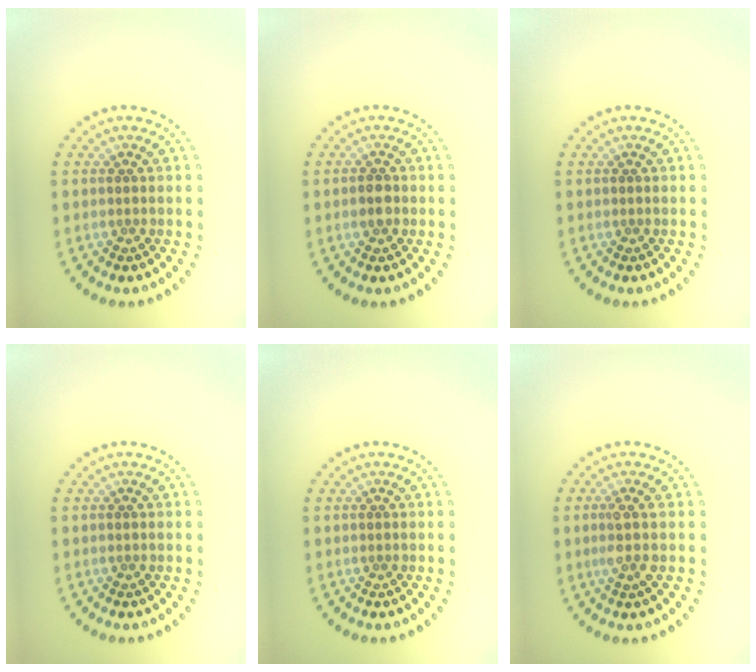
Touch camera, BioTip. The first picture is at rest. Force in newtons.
{"total": 1.4, "press": 1.4, "slide": 0.3}
{"total": 0.0}
{"total": 0.0}
{"total": 0.0}
{"total": 1.9, "press": 1.6, "slide": 1.0}